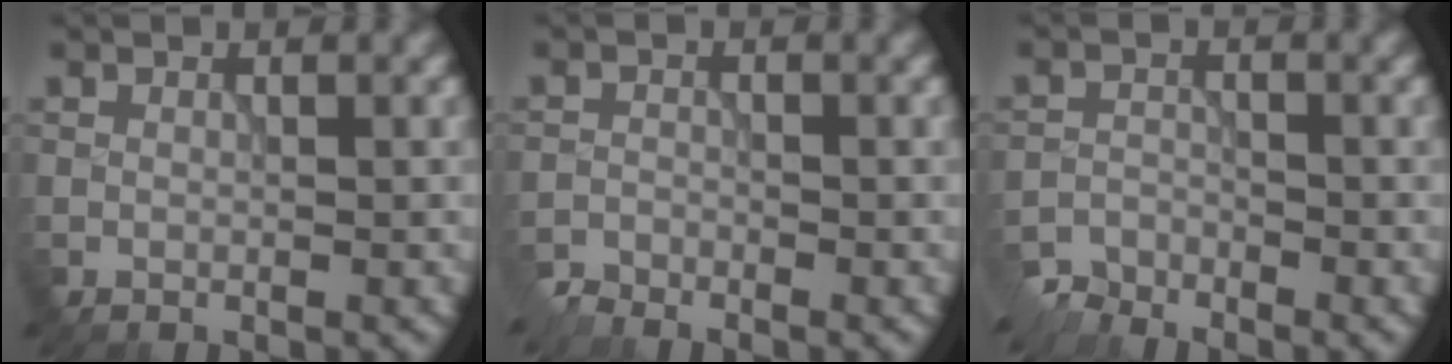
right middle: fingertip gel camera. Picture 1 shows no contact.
{"total": 2.1, "force": [-2.1, 0.2, 0.1], "torque": [-0.008, -0.004, -0.048]}
{"total": 4.0, "force": [-3.9, 1.0, 0.2], "torque": [-0.007, -0.014, -0.074]}